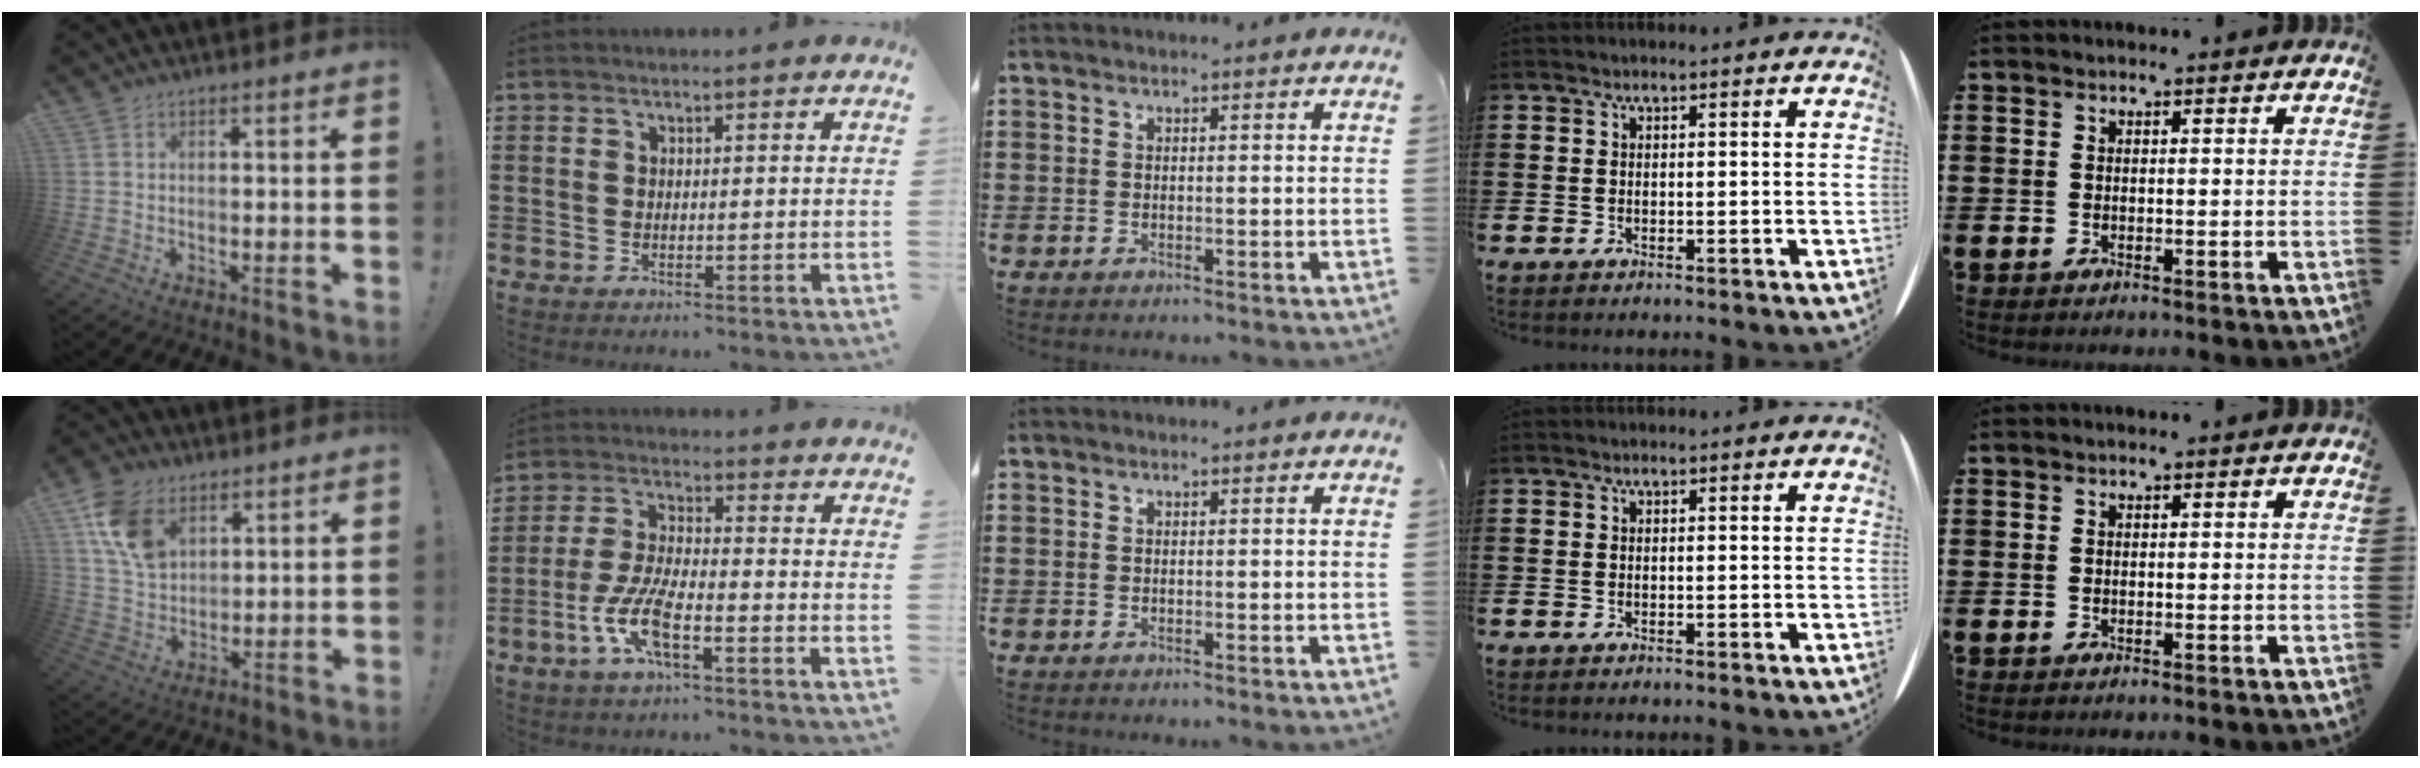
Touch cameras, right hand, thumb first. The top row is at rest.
{"thumb": {"total": 13.1, "force": [6.4, 8.8, 7.3], "torque": [-0.124, -0.020, 0.125]}, "index": {"total": 7.8, "force": [-3.8, 2.0, 6.5], "torque": [-0.153, -0.012, -0.076]}}